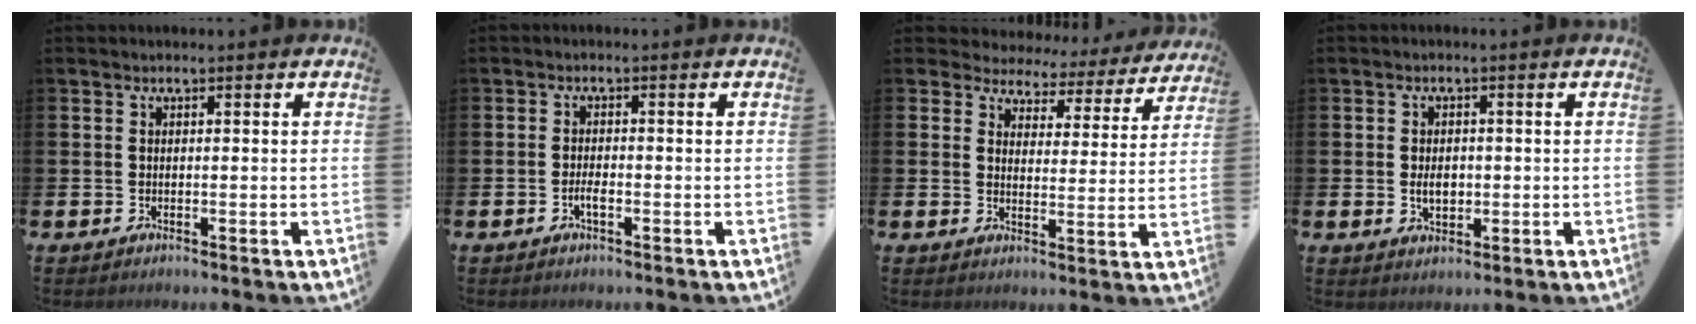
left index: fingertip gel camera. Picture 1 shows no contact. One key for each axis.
{"total": 1.6, "fx": -0.7, "fy": 0.4, "fz": 1.3, "tx": -0.034, "ty": 0.003, "tz": -0.011}
{"total": 3.8, "fx": 3.4, "fy": 1.7, "fz": 0.0, "tx": -0.016, "ty": -0.036, "tz": 0.052}
{"total": 2.9, "fx": -0.1, "fy": 1.9, "fz": 2.2, "tx": -0.028, "ty": -0.001, "tz": -0.007}